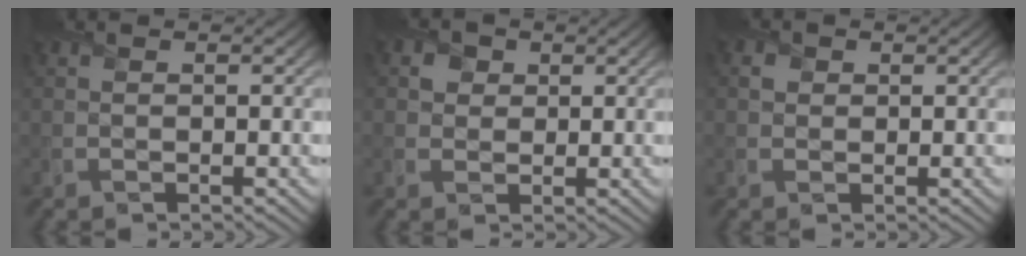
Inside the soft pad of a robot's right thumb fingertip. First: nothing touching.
{"total": 2.7, "force": [1.1, 2.3, 0.8], "torque": [-0.025, -0.005, 0.017]}
{"total": 1.2, "force": [0.3, 1.1, 0.2], "torque": [-0.001, -0.001, 0.002]}